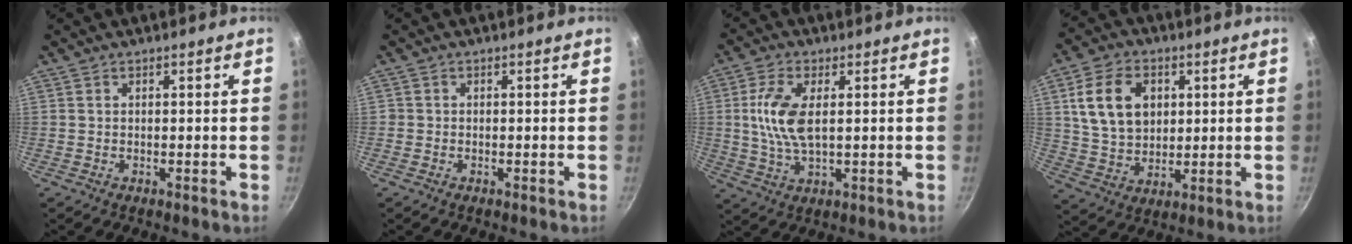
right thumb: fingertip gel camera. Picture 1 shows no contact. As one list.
[{"total": 0.6, "force": [-0.1, 0.6, 0.1], "torque": [0.000, 0.001, -0.004]}, {"total": 9.1, "force": [1.3, 4.3, 7.9], "torque": [-0.159, 0.001, 0.026]}, {"total": 13.4, "force": [3.6, 9.7, 8.6], "torque": [-0.137, -0.005, 0.070]}]